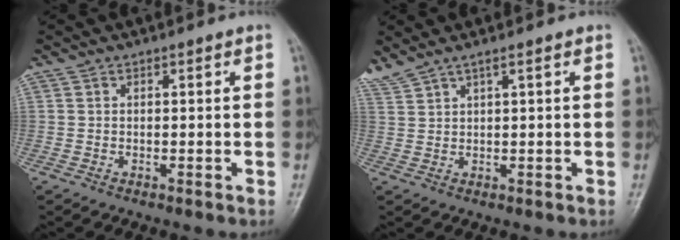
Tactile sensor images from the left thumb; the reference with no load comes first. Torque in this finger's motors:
{"motor_torque": [0.76, 0.15, 1.44, -1.34, 0.23]}